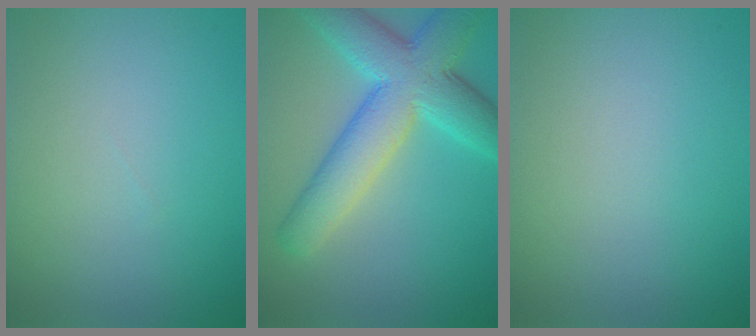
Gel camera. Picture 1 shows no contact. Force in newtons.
{"total": 8.5, "press": 8.5, "slide": 0.2}
{"total": 0.0}